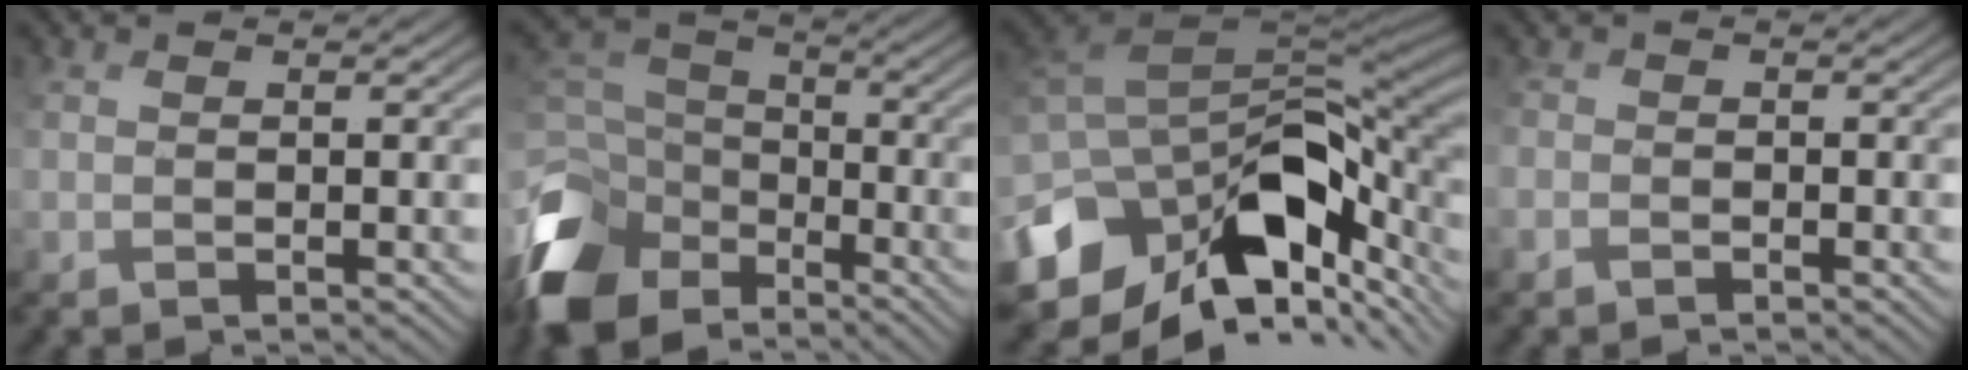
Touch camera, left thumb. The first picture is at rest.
{"total": 11.8, "force": [-7.8, 7.1, 5.4], "torque": [-0.157, -0.018, -0.159]}
{"total": 15.7, "force": [-5.0, 10.8, 10.3], "torque": [-0.223, -0.029, -0.070]}
{"total": 1.1, "force": [-1.0, 0.4, -0.3], "torque": [0.006, -0.005, -0.016]}